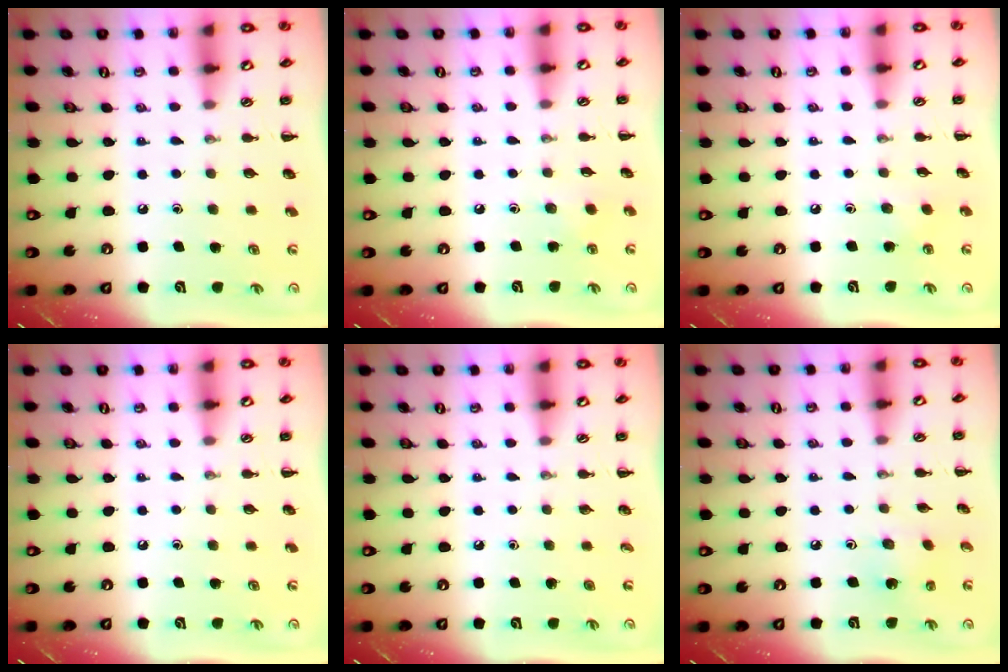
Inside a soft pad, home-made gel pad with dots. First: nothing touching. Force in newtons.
{"total": 3.0, "press": 2.9, "slide": 0.9}
{"total": 3.5, "press": 3.3, "slide": 1.1}
{"total": 0.0}
{"total": 0.0}
{"total": 2.4, "press": 2.2, "slide": 0.8}